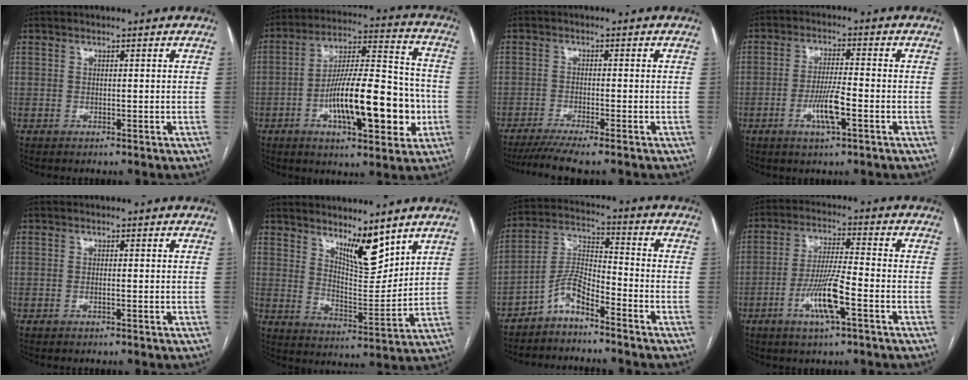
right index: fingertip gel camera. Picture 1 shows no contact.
{"total": 18.4, "force": [-4.8, 4.9, 17.1], "torque": [-0.284, 0.016, -0.073]}
{"total": 6.9, "force": [-5.6, -0.4, 4.1], "torque": [-0.061, -0.016, -0.091]}
{"total": 6.1, "force": [-2.3, 0.6, 5.6], "torque": [-0.107, -0.005, -0.042]}
{"total": 0.6, "force": [-0.2, 0.0, 0.5], "torque": [-0.010, 0.000, -0.003]}
{"total": 8.0, "force": [6.0, 1.9, 4.9], "torque": [-0.089, -0.014, 0.113]}
{"total": 6.5, "force": [-4.9, 1.5, 4.0], "torque": [-0.092, 0.011, -0.099]}
{"total": 9.0, "force": [-3.7, 0.7, 8.2], "torque": [-0.161, -0.004, -0.068]}